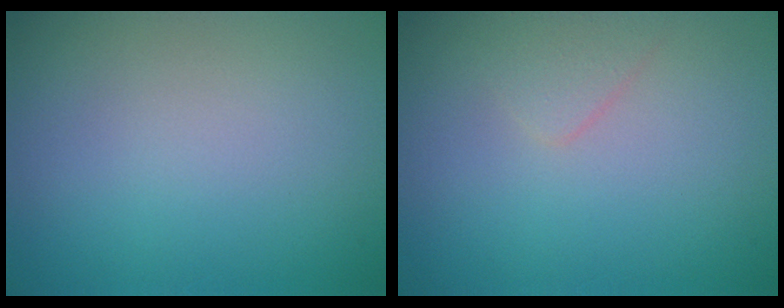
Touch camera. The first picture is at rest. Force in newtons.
{"total": 1.2, "press": 1.2, "slide": 0.1}